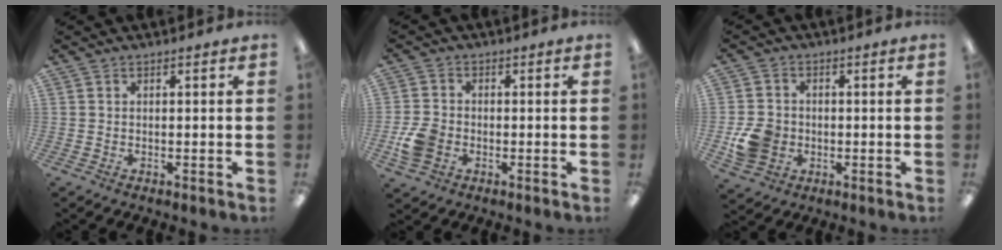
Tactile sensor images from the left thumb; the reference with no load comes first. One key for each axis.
{"total": 7.0, "fx": -2.0, "fy": 5.5, "fz": 3.8, "tx": -0.071, "ty": 0.011, "tz": -0.035}
{"total": 8.1, "fx": -1.6, "fy": 7.0, "fz": 3.6, "tx": -0.082, "ty": 0.016, "tz": -0.027}